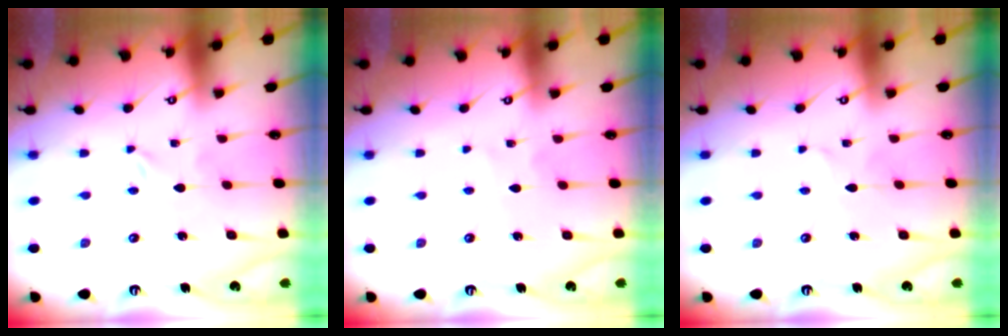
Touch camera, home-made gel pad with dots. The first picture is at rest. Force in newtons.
{"total": 2.6, "press": 2.6, "slide": 0.2}
{"total": 2.8, "press": 2.8, "slide": 0.3}